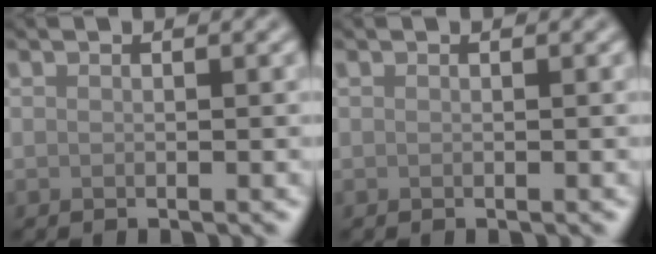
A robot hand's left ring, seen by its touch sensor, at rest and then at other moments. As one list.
[{"total": 0.0}]